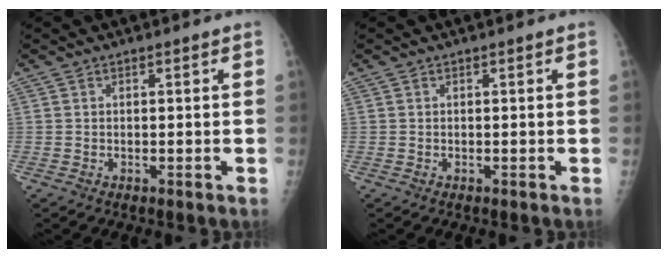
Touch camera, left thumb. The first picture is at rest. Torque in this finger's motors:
{"motor_torque": [0.00, 0.00, 0.00, 0.00, 0.00]}